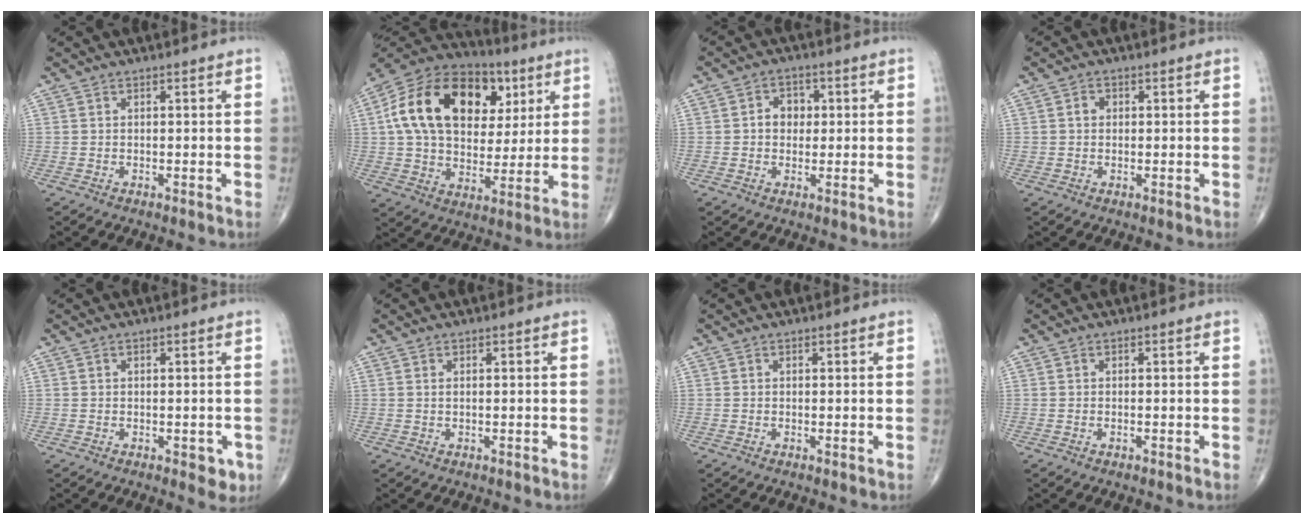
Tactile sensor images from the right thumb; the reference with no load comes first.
{"total": 24.6, "force": [6.7, 16.4, 17.0], "torque": [-0.279, 0.014, 0.107]}
{"total": 4.4, "force": [0.4, 3.7, 2.5], "torque": [-0.013, 0.009, 0.000]}
{"total": 1.8, "force": [0.2, 1.6, 0.8], "torque": [-0.007, 0.005, 0.002]}
{"total": 3.1, "force": [-1.0, 1.8, 2.3], "torque": [-0.010, 0.000, -0.009]}
{"total": 0.5, "force": [0.1, 0.2, 0.4], "torque": [-0.008, 0.001, 0.002]}
{"total": 0.0}
{"total": 0.5, "force": [-0.2, 0.2, 0.4], "torque": [-0.010, 0.001, -0.004]}